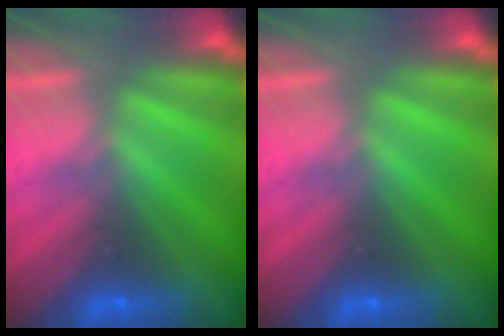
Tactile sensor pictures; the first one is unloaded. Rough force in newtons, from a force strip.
{"total": 0.0}